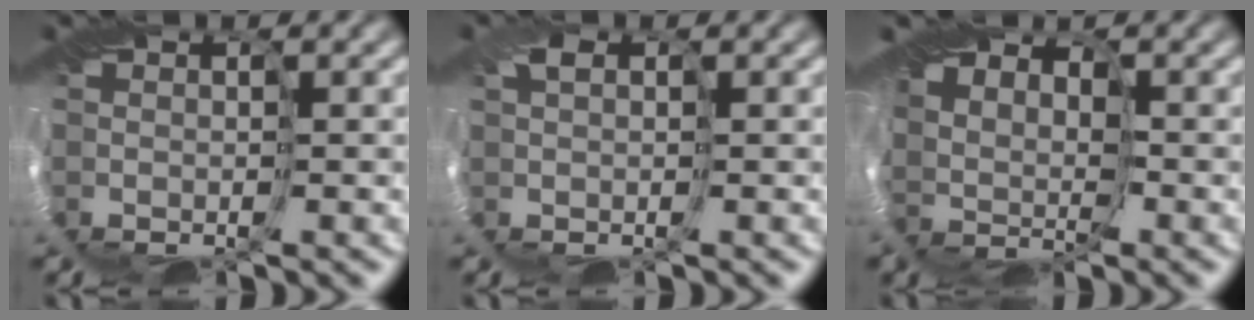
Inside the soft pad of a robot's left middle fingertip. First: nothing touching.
{"total": 0.8, "force": [0.3, 0.6, 0.5], "torque": [-0.023, 0.004, 0.003]}
{"total": 3.7, "force": [3.1, 1.9, 0.7], "torque": [-0.017, 0.000, 0.046]}